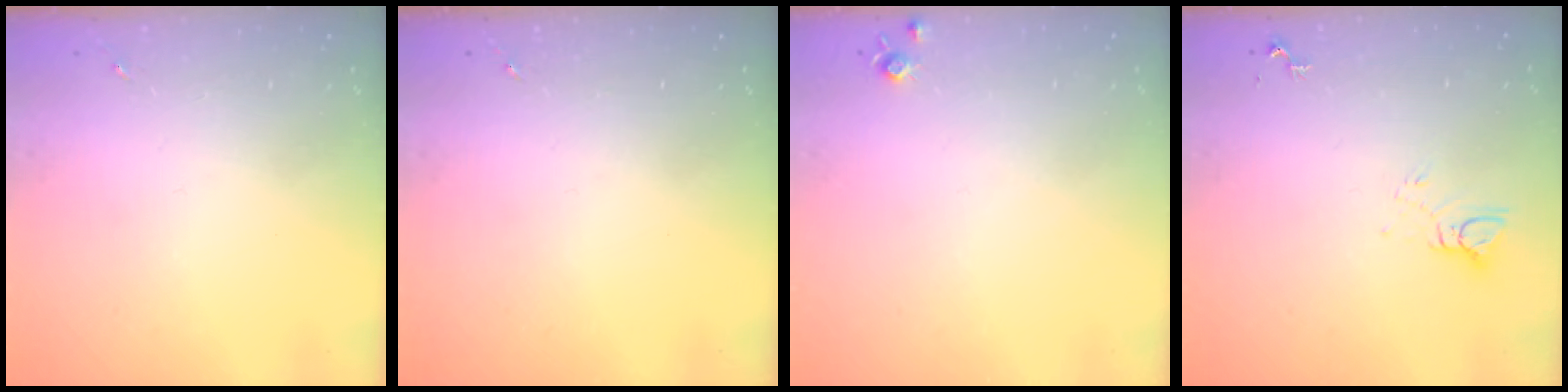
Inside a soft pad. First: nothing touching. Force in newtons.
{"total": 0.0}
{"total": 5.1, "press": 5.1, "slide": 0.7}
{"total": 4.4, "press": 4.4, "slide": 0.3}